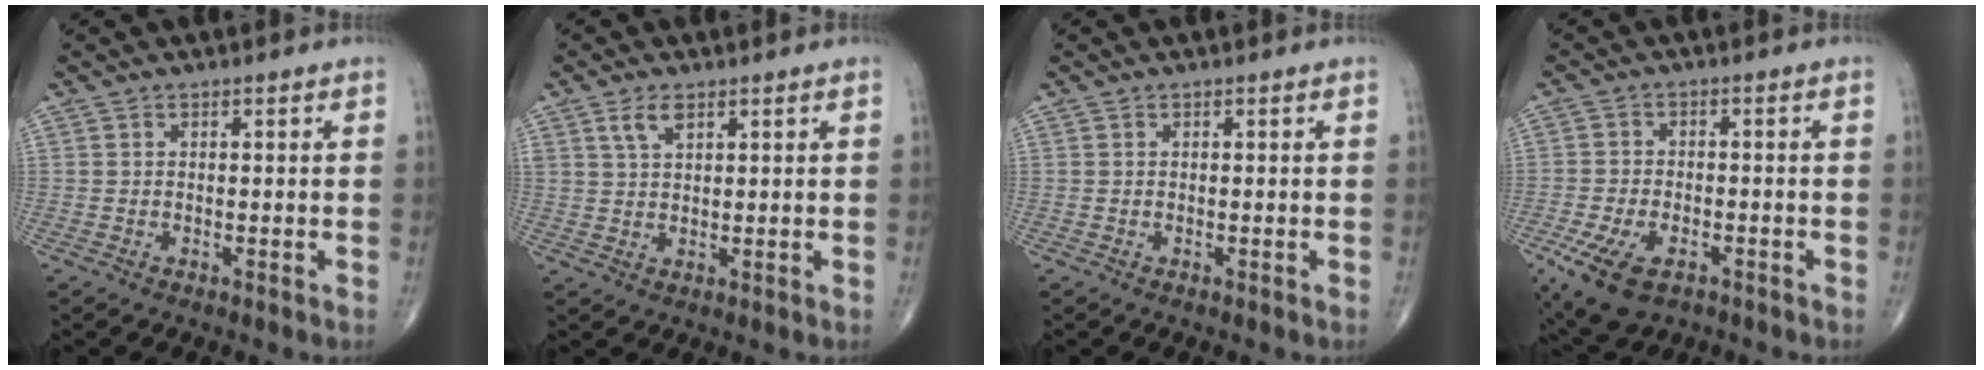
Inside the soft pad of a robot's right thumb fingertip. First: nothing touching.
{"total": 3.6, "force": [2.1, 1.7, 2.4], "torque": [-0.045, -0.005, 0.044]}
{"total": 0.0}
{"total": 9.8, "force": [-4.9, 5.3, 6.6], "torque": [-0.127, 0.007, -0.080]}